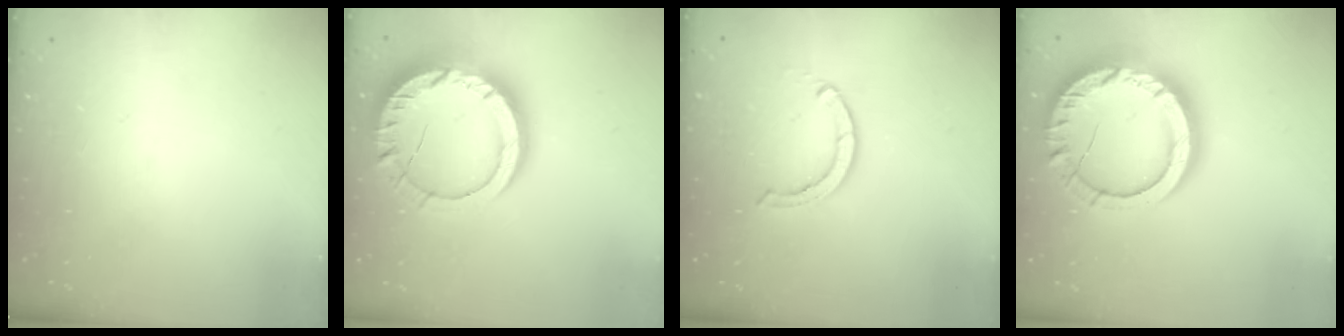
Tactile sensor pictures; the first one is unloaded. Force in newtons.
{"total": 17.9, "press": 17.9, "slide": 1.4}
{"total": 2.9, "press": 2.9, "slide": 0.1}
{"total": 19.6, "press": 19.5, "slide": 1.8}